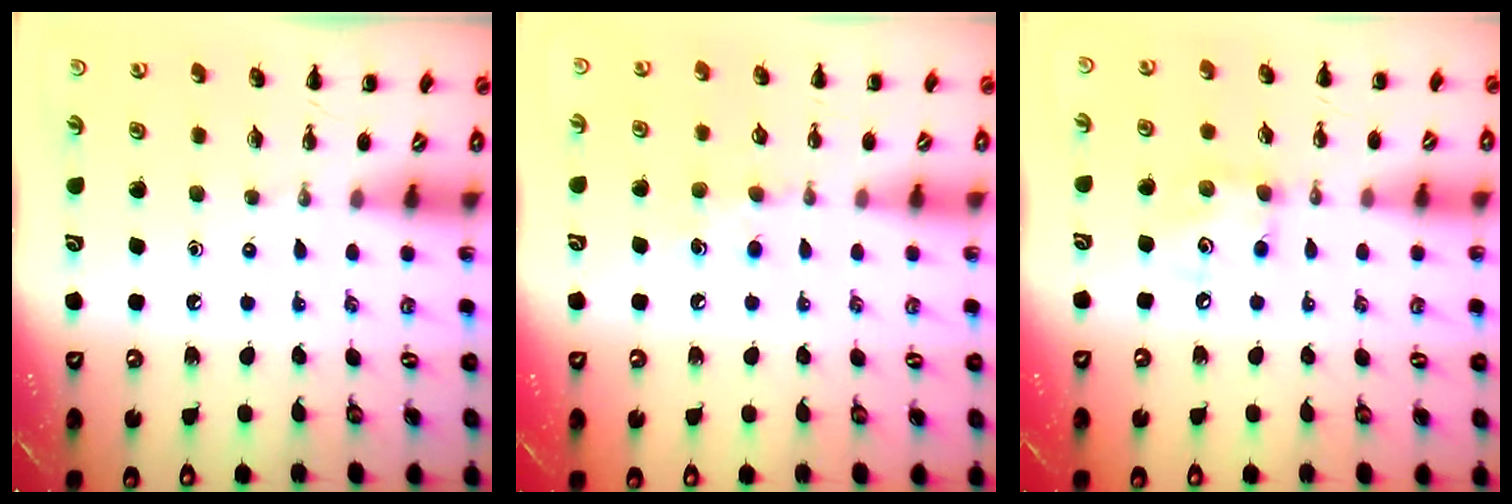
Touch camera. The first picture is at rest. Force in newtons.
{"total": 6.6, "press": 6.3, "slide": 1.7}
{"total": 6.4, "press": 6.4, "slide": 0.6}